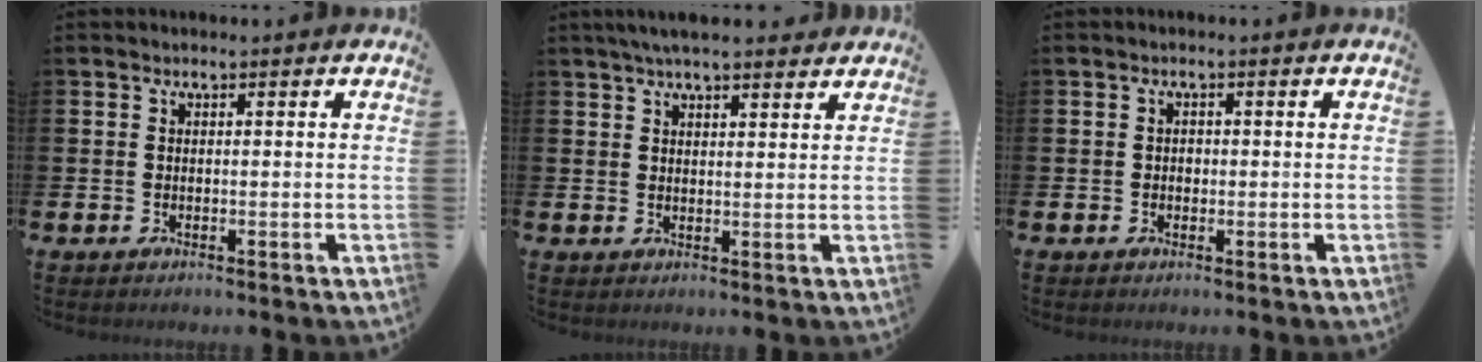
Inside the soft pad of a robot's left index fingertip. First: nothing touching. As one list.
[{"total": 4.2, "force": [3.9, 0.6, 1.7], "torque": [-0.035, -0.008, 0.069]}, {"total": 0.9, "force": [-0.1, 0.8, 0.4], "torque": [-0.003, 0.005, -0.004]}]